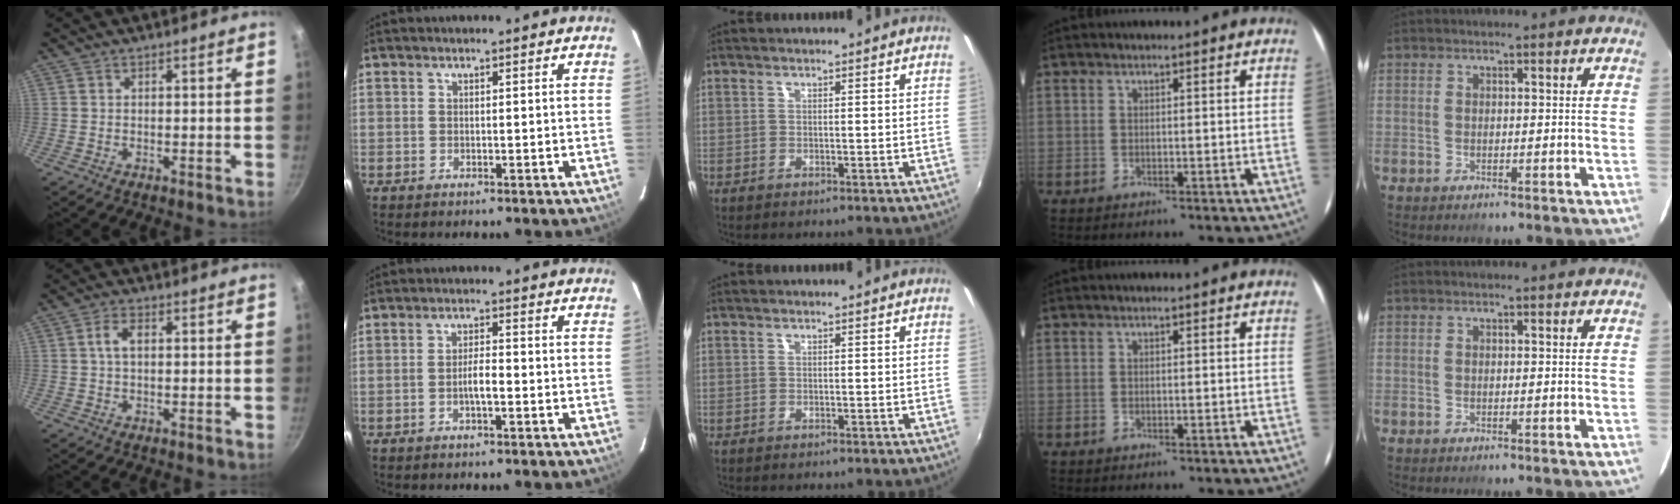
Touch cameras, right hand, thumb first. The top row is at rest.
{"thumb": {"total": 3.6, "force": [0.6, 2.1, 2.9], "torque": [-0.052, 0.009, 0.009]}, "index": {"total": 3.2, "force": [-1.2, 0.6, 2.9], "torque": [-0.055, 0.003, -0.019]}}